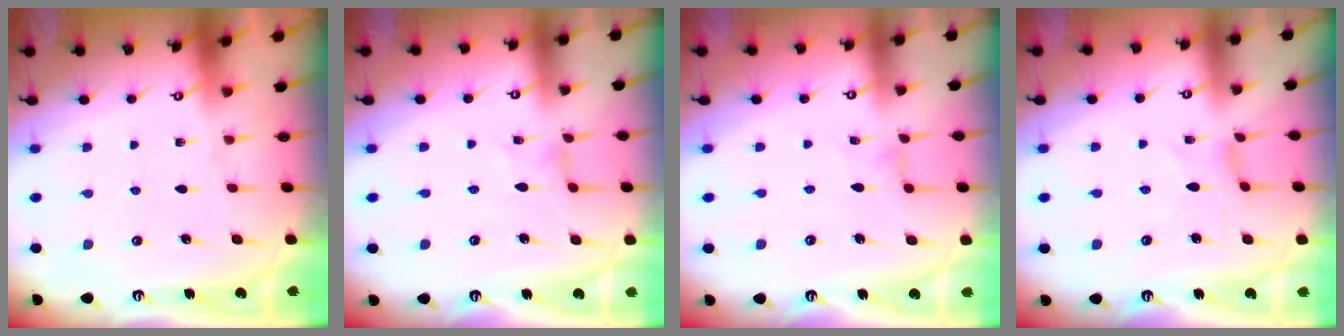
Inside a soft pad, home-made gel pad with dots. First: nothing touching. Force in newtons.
{"total": 0.0}
{"total": 0.0}
{"total": 1.6, "press": 1.6, "slide": 0.3}